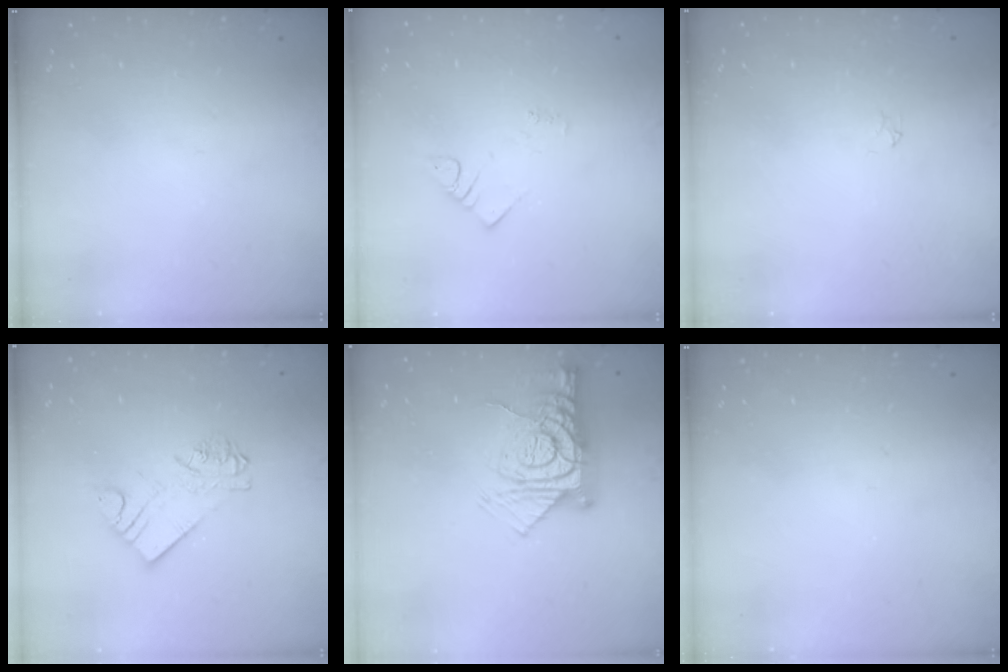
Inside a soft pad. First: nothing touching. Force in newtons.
{"total": 3.0, "press": 3.0, "slide": 0.6}
{"total": 2.2, "press": 2.2, "slide": 0.3}
{"total": 8.0, "press": 8.0, "slide": 0.4}
{"total": 12.2, "press": 12.1, "slide": 1.4}
{"total": 0.0}